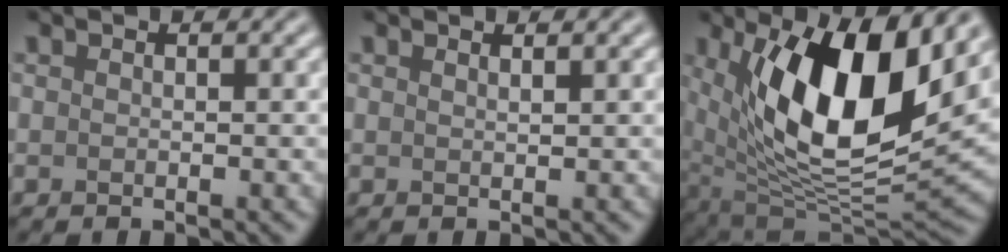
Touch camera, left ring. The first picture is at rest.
{"total": 0.9, "force": [0.7, 0.2, 0.4], "torque": [0.000, -0.001, 0.008]}
{"total": 13.6, "force": [4.3, 5.8, 11.5], "torque": [-0.191, -0.013, 0.076]}